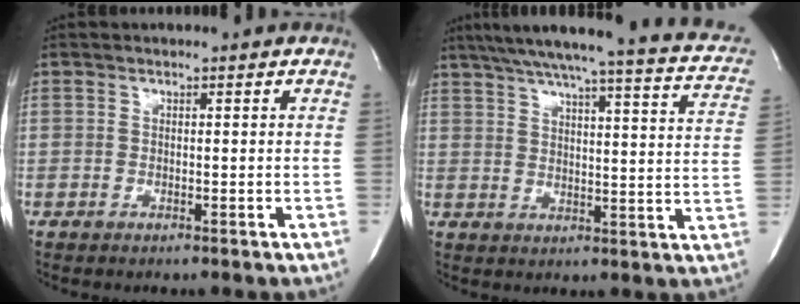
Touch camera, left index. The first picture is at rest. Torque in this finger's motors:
{"motor_torque": [0.17, -0.27, 0.31, 0.10]}